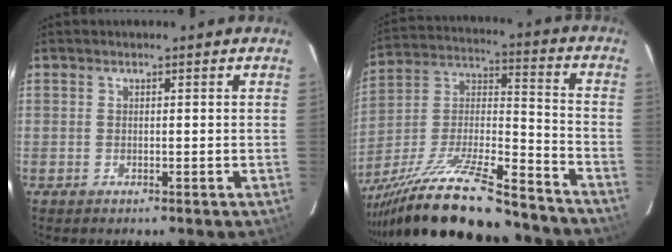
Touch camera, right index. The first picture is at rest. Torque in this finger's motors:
{"motor_torque": [1.31, -0.83, 1.05, 0.21]}